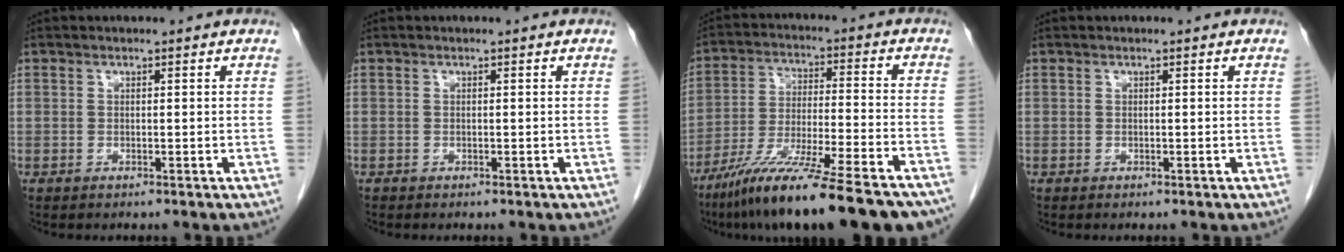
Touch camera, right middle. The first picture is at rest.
{"total": 0.0}
{"total": 21.9, "force": [-17.2, 1.2, 13.4], "torque": [-0.175, -0.029, -0.280]}
{"total": 0.0}